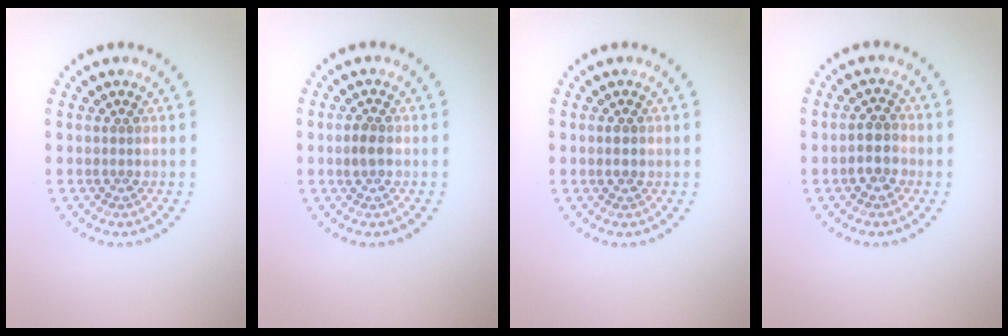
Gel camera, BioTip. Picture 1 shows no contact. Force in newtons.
{"total": 1.5, "press": 1.5, "slide": 0.3}
{"total": 1.5, "press": 1.5, "slide": 0.1}
{"total": 2.5, "press": 2.3, "slide": 1.0}